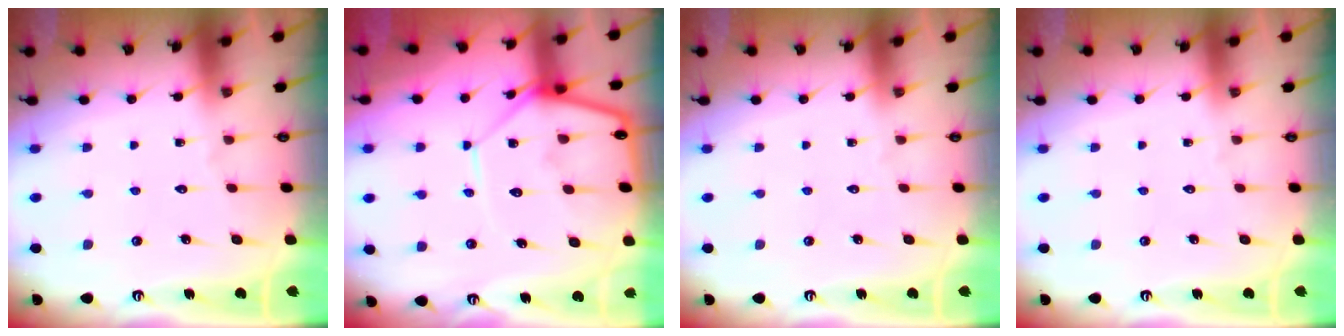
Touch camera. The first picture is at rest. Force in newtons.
{"total": 11.6, "press": 11.6, "slide": 1.0}
{"total": 0.0}
{"total": 0.0}